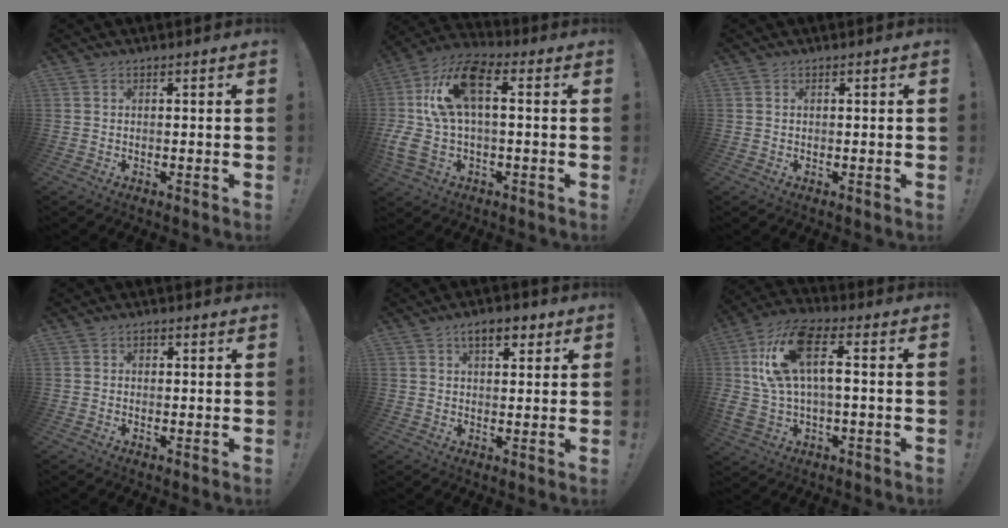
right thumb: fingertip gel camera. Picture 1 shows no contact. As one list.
[{"total": 16.2, "force": [2.2, 8.1, 13.9], "torque": [-0.276, 0.007, 0.041]}, {"total": 0.0}, {"total": 1.0, "force": [0.4, 0.8, 0.4], "torque": [-0.006, 0.002, 0.007]}, {"total": 6.3, "force": [3.5, 3.1, 4.2], "torque": [-0.065, -0.003, 0.061]}, {"total": 16.3, "force": [3.6, 7.7, 14.0], "torque": [-0.265, 0.003, 0.061]}]